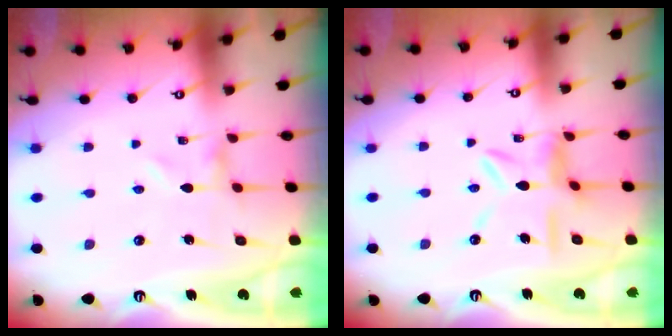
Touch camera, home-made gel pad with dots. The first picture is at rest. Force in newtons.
{"total": 11.3, "press": 11.2, "slide": 1.0}